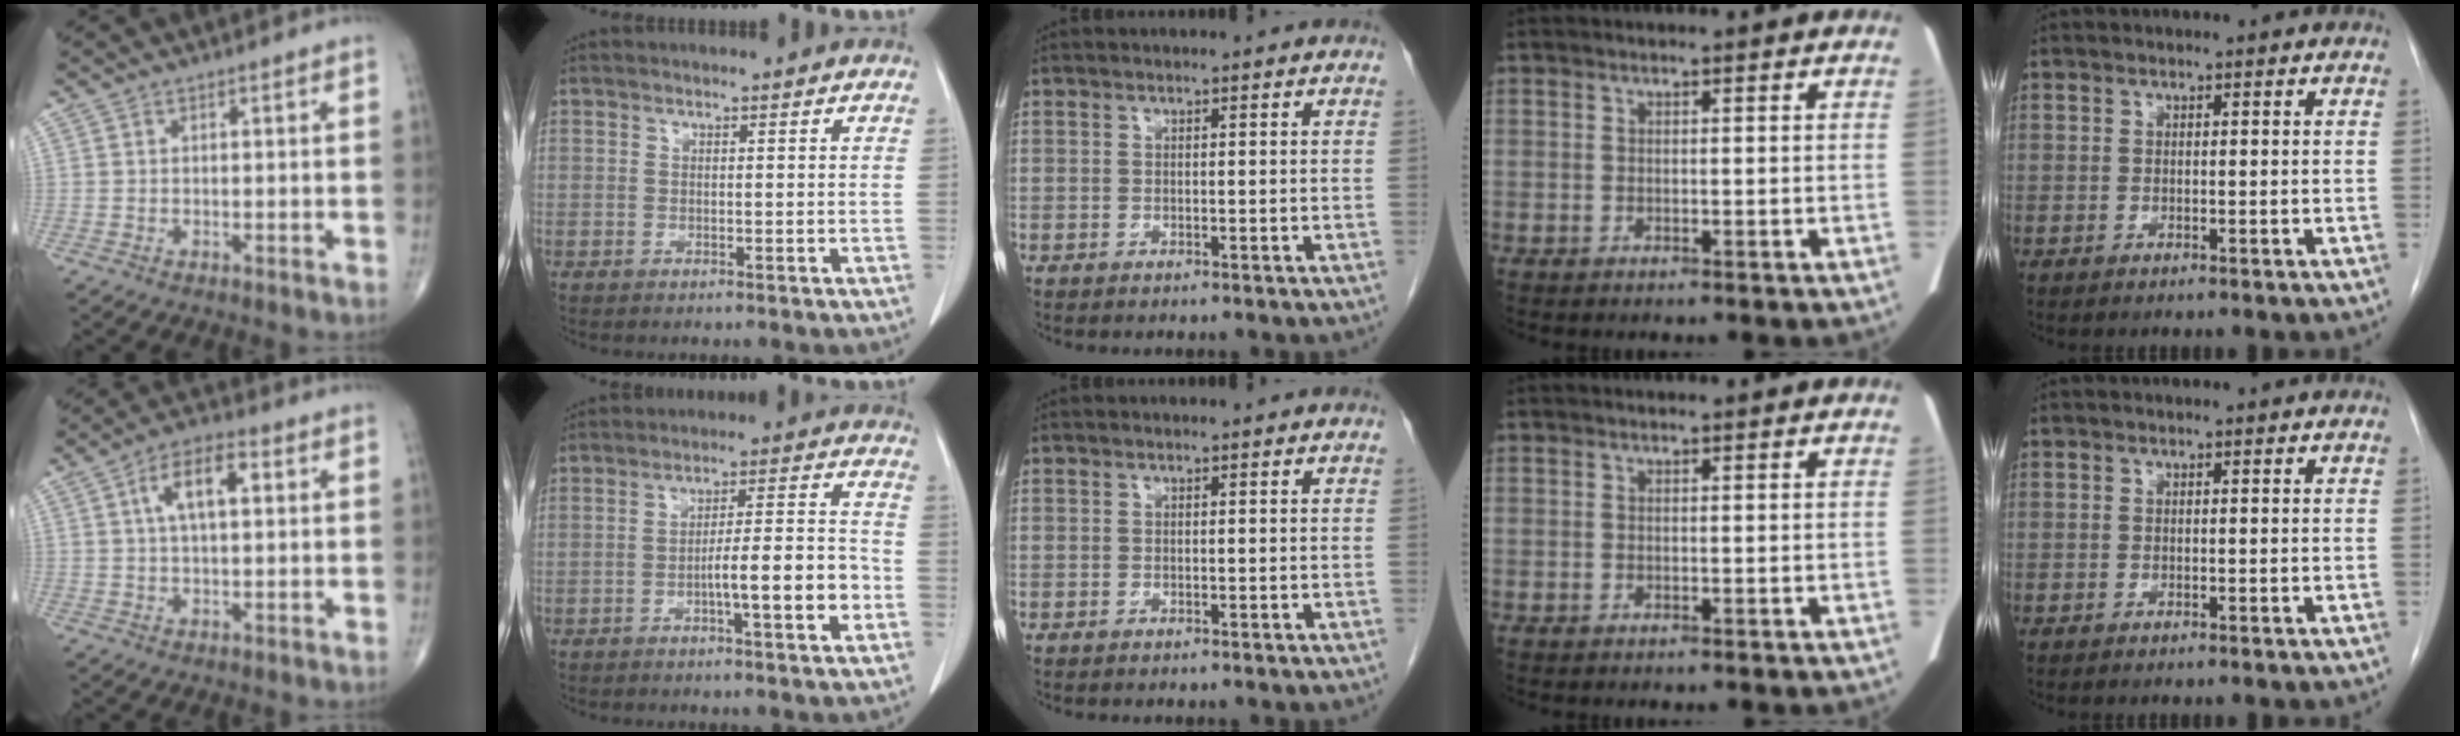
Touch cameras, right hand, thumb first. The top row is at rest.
{"thumb": {"total": 8.3, "force": [2.0, 3.7, 7.2], "torque": [-0.123, 0.014, 0.029]}, "index": {"total": 8.9, "force": [-3.1, 0.7, 8.3], "torque": [-0.126, 0.013, -0.046]}}